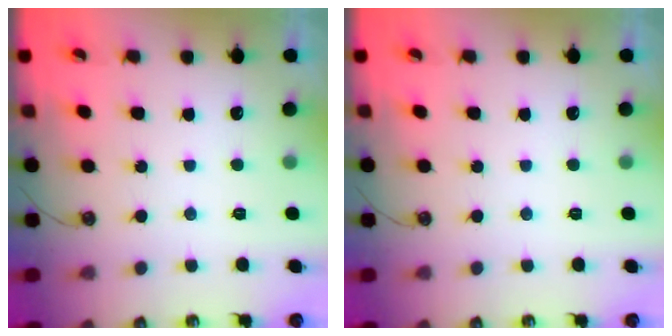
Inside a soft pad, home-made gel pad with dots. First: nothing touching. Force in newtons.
{"total": 0.0}